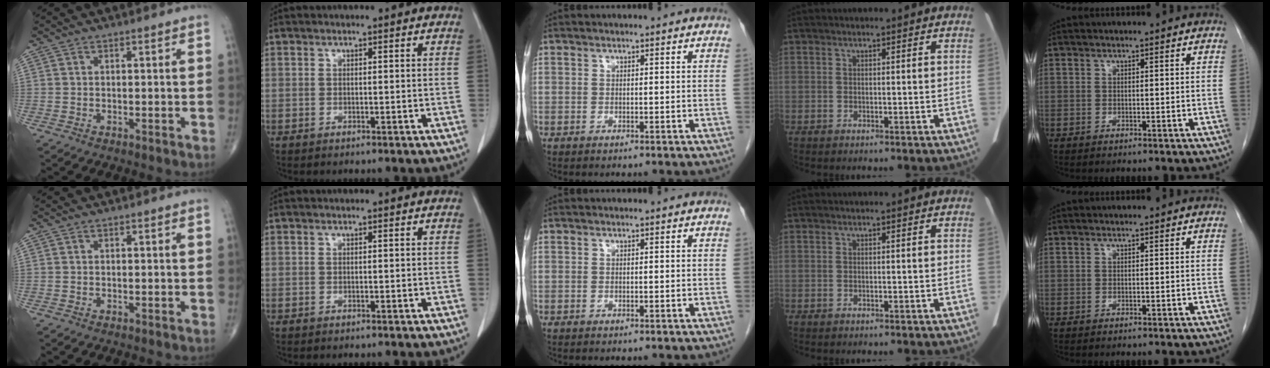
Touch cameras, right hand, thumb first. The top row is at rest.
{}